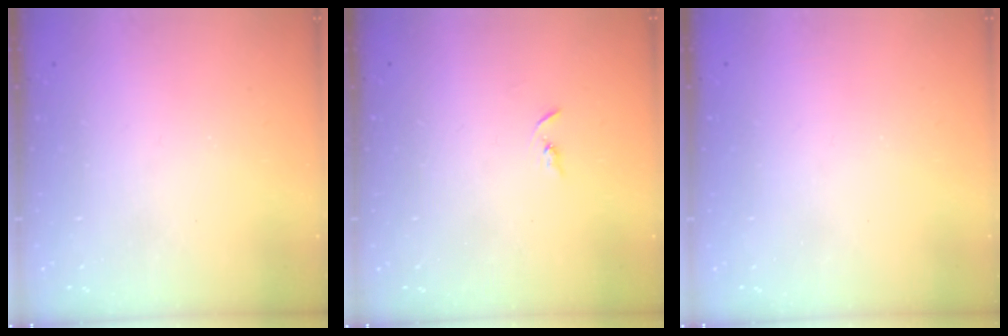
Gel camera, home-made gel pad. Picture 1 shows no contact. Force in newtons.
{"total": 2.2, "press": 2.2, "slide": 0.2}
{"total": 0.0}